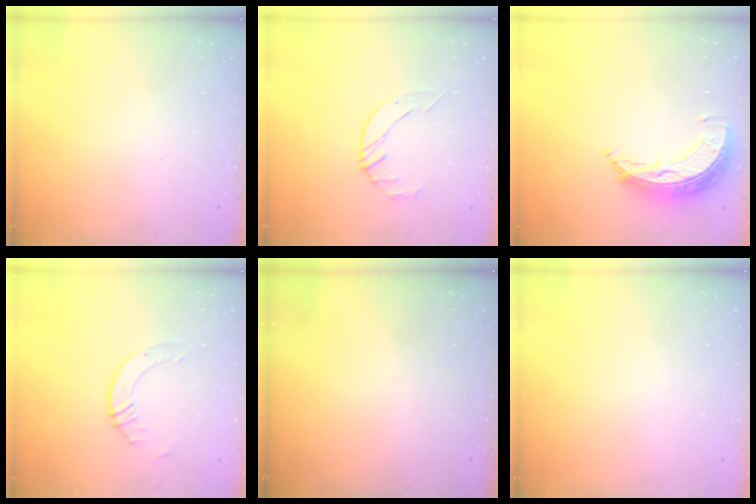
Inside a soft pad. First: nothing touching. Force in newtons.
{"total": 3.2, "press": 3.2, "slide": 0.4}
{"total": 8.4, "press": 8.4, "slide": 0.7}
{"total": 5.0, "press": 5.0, "slide": 0.3}
{"total": 0.0}
{"total": 0.0}